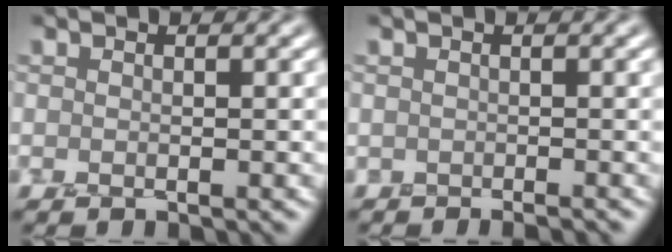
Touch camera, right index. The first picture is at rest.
{"total": 0.6, "force": [-0.4, -0.2, -0.3], "torque": [0.017, 0.004, 0.000]}